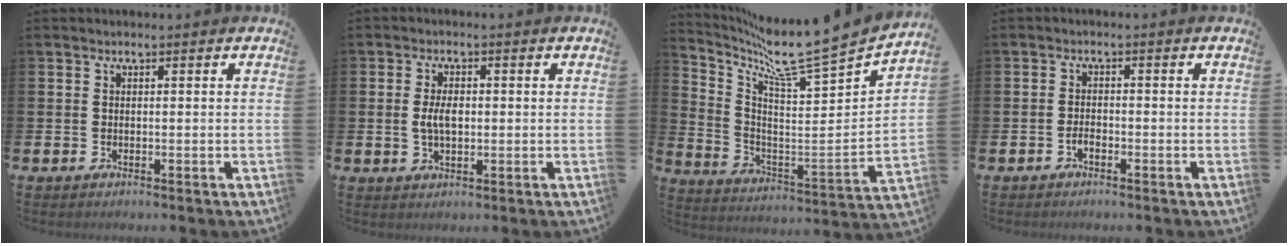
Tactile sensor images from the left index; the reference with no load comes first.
{"total": 3.4, "force": [0.1, 1.8, 3.0], "torque": [-0.058, 0.001, -0.005]}
{"total": 9.7, "force": [9.0, 0.0, 3.8], "torque": [-0.097, -0.090, 0.133]}
{"total": 1.3, "force": [-0.9, 0.5, 0.7], "torque": [-0.022, 0.001, -0.015]}